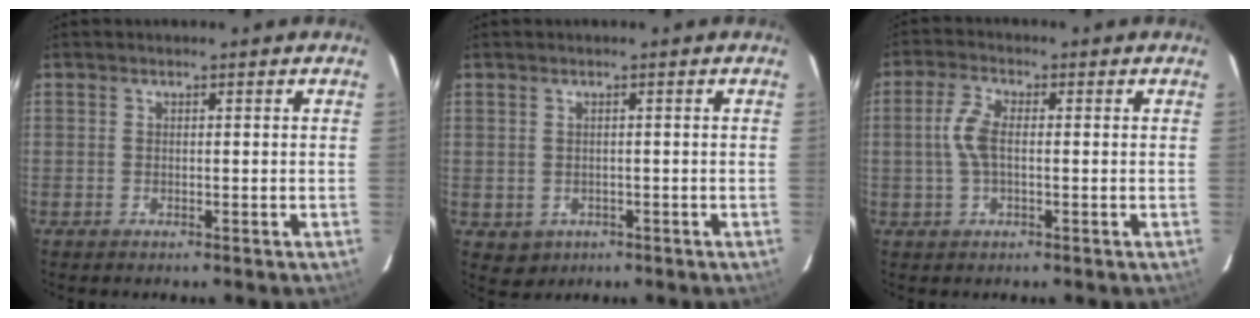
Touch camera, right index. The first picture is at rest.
{"total": 3.0, "force": [-0.3, 2.9, 0.7], "torque": [-0.014, -0.003, 0.006]}
{"total": 5.3, "force": [0.0, 2.4, 4.7], "torque": [-0.102, 0.007, 0.000]}